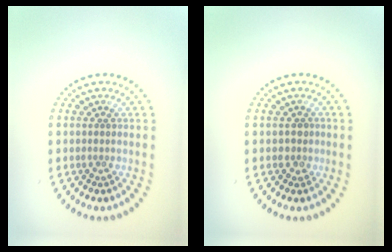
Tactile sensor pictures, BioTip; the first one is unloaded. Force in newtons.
{"total": 1.0, "press": 0.8, "slide": 0.5}